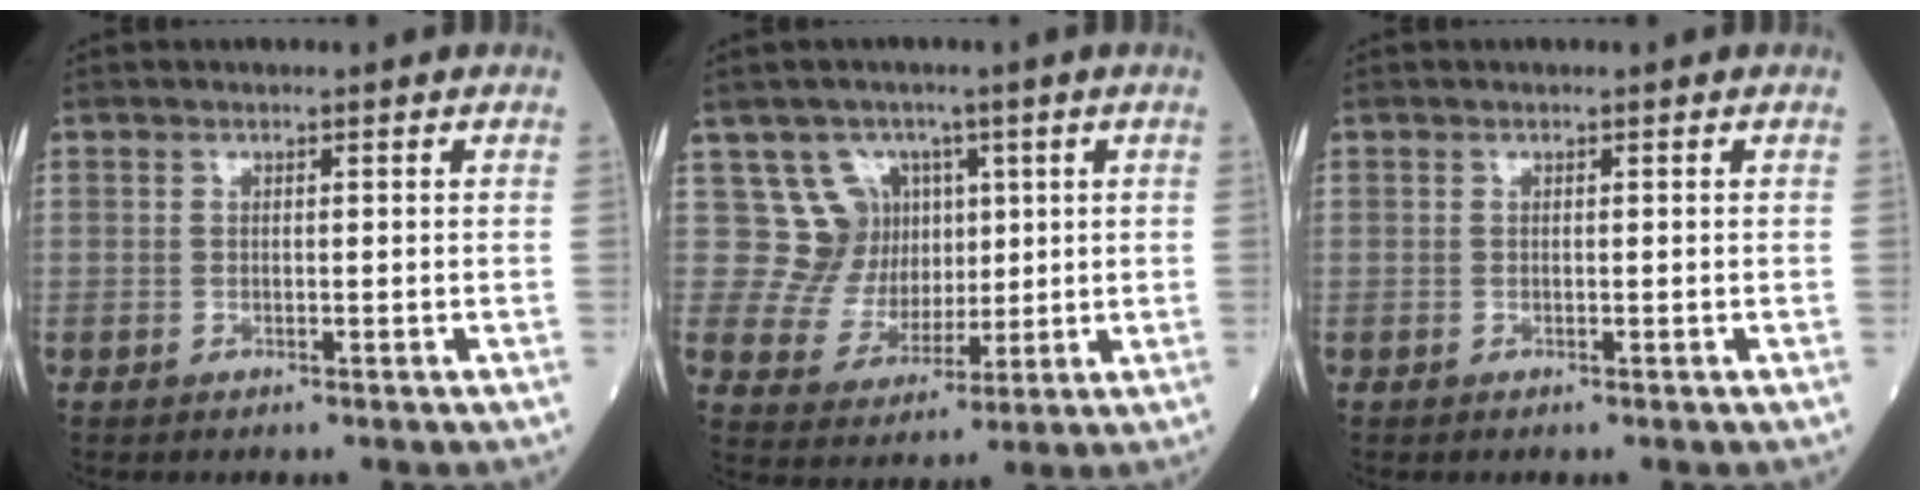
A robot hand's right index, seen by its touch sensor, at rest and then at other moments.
{"total": 7.9, "force": [3.2, 7.3, 0.0], "torque": [0.005, 0.025, 0.061]}
{"total": 0.0}